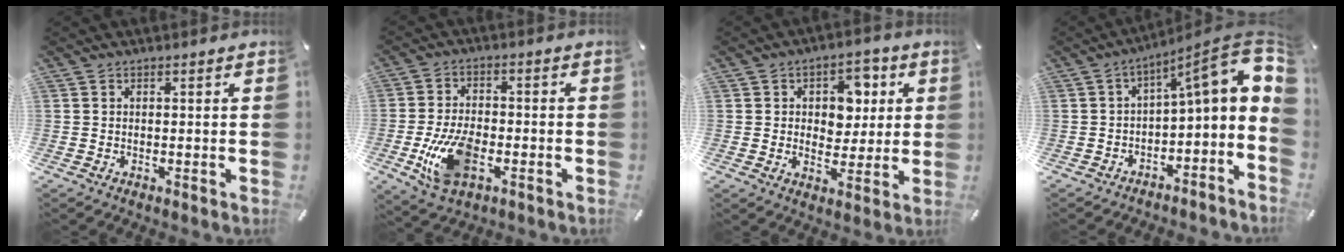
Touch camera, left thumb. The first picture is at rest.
{"total": 11.8, "force": [-3.6, 7.0, 8.8], "torque": [-0.181, 0.001, -0.062]}
{"total": 8.9, "force": [2.2, 7.2, 4.9], "torque": [-0.056, -0.003, 0.033]}
{"total": 12.4, "force": [3.9, 3.7, 11.2], "torque": [-0.145, -0.042, 0.050]}